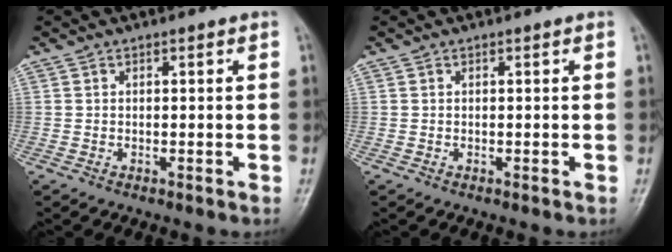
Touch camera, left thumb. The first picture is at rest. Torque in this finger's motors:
{"motor_torque": [0.00, 0.00, -0.03, -0.03, 0.00]}